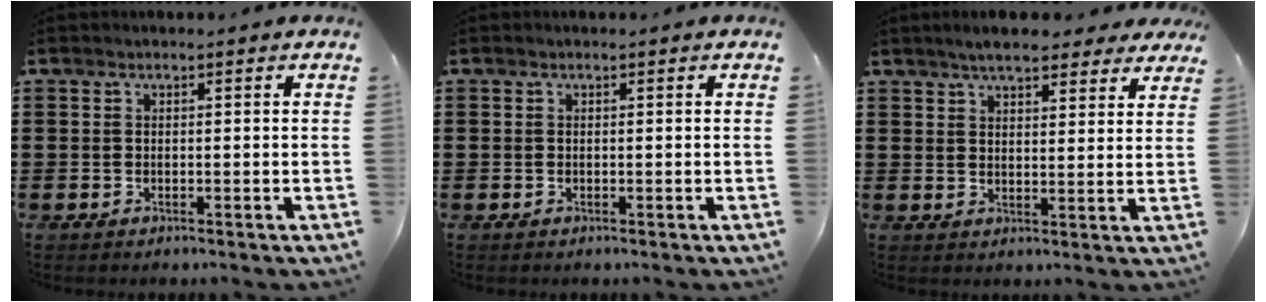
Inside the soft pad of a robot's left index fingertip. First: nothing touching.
{"total": 0.0}
{"total": 5.6, "force": [4.9, 1.2, 2.5], "torque": [-0.053, -0.008, 0.088]}